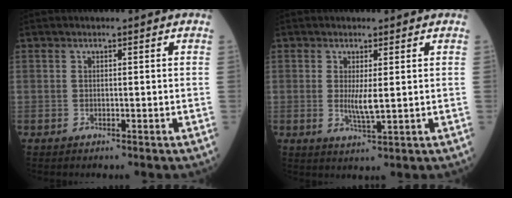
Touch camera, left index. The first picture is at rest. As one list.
[{"total": 3.1, "force": [0.3, 0.4, 3.1], "torque": [-0.061, -0.007, 0.009]}]